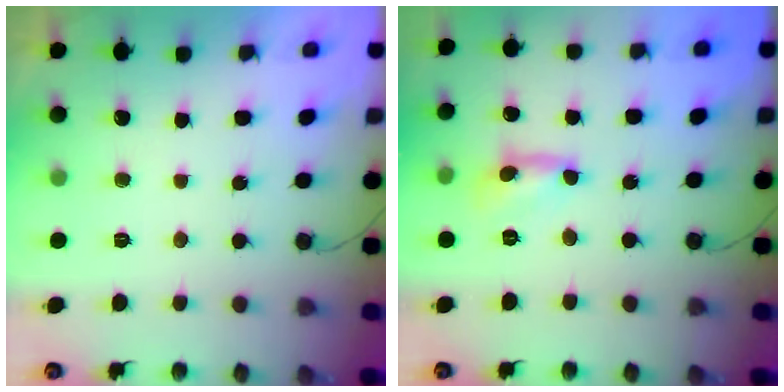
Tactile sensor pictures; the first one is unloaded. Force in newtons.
{"total": 1.8, "press": 1.8, "slide": 0.2}